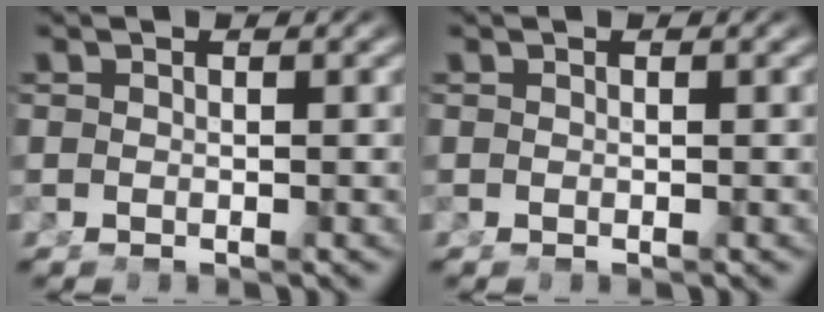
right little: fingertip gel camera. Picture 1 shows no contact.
{"total": 0.0}